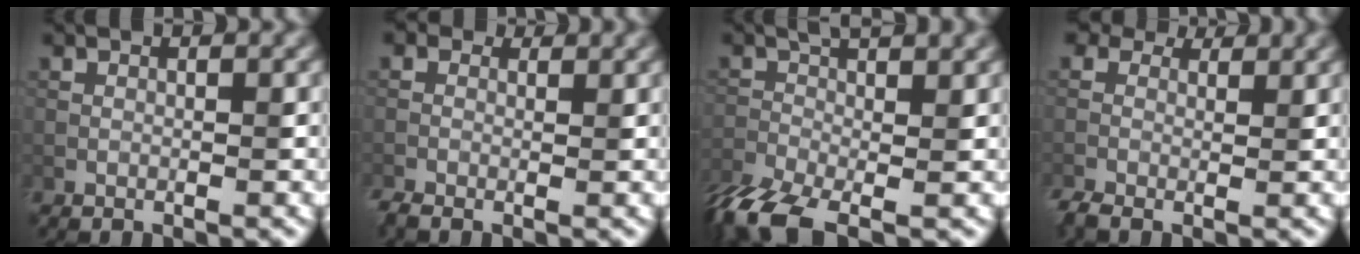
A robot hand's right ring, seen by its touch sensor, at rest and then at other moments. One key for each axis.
{"total": 2.5, "fx": -0.5, "fy": 1.8, "fz": 1.7, "tx": -0.035, "ty": -0.002, "tz": -0.010}
{"total": 9.4, "fx": -4.4, "fy": 3.3, "fz": 7.6, "tx": -0.143, "ty": -0.013, "tz": -0.088}
{"total": 4.6, "fx": 1.5, "fy": 3.2, "fz": 3.0, "tx": -0.066, "ty": 0.000, "tz": 0.018}